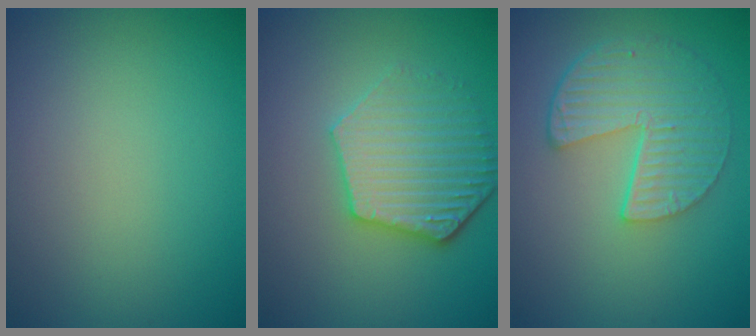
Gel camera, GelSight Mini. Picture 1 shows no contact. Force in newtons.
{"total": 4.8, "press": 4.2, "slide": 2.4}
{"total": 5.5, "press": 4.1, "slide": 3.6}